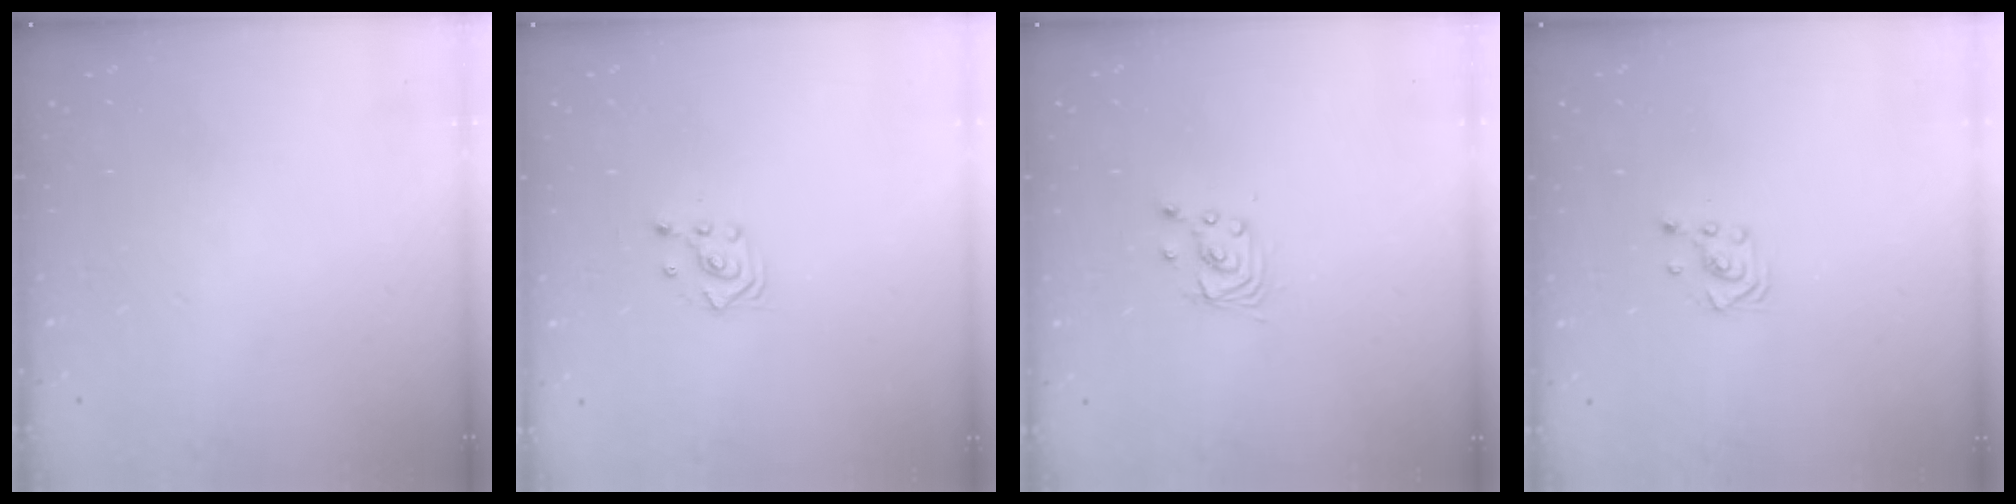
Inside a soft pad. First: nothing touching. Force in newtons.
{"total": 2.5, "press": 2.5, "slide": 0.3}
{"total": 2.9, "press": 2.9, "slide": 0.1}
{"total": 2.9, "press": 2.8, "slide": 0.3}